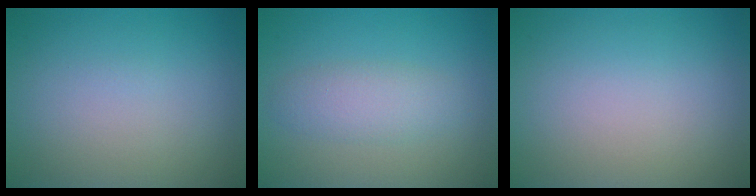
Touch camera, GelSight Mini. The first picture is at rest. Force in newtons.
{"total": 2.7, "press": 2.7, "slide": 0.1}
{"total": 0.0}